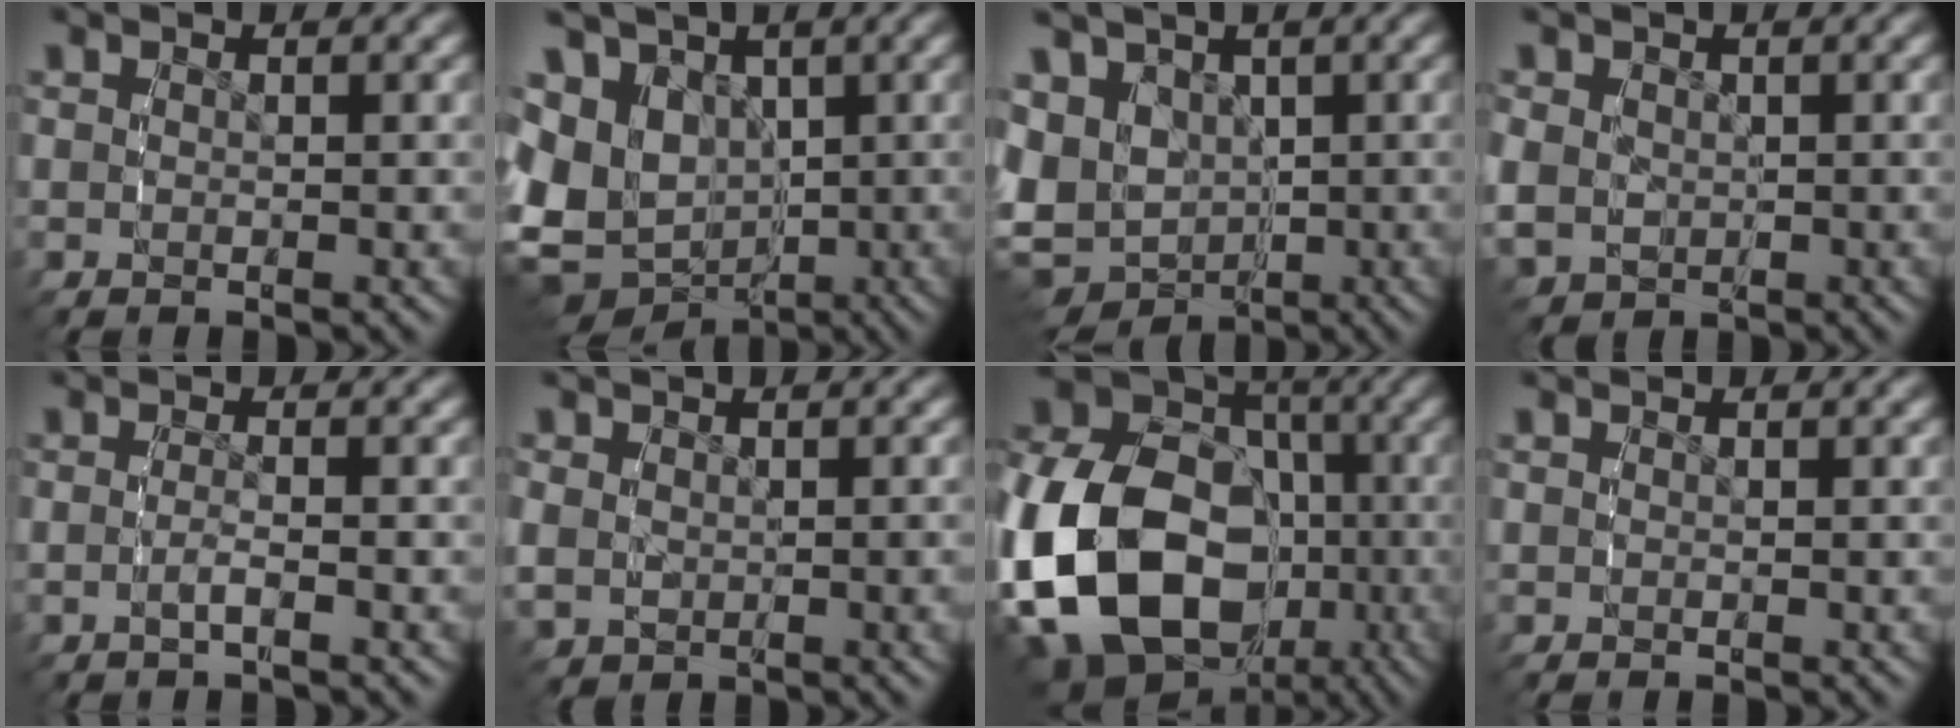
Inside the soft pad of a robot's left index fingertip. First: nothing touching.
{"total": 14.1, "force": [-1.9, 12.3, 6.8], "torque": [-0.170, -0.061, -0.014]}
{"total": 9.0, "force": [-1.3, 8.0, 4.0], "torque": [-0.117, -0.056, -0.002]}
{"total": 4.0, "force": [-0.4, 3.6, 1.7], "torque": [-0.049, -0.021, 0.006]}
{"total": 1.2, "force": [-0.7, -0.1, 0.9], "torque": [-0.025, -0.002, -0.015]}
{"total": 2.4, "force": [-0.2, 2.1, 1.3], "torque": [-0.038, -0.012, 0.006]}
{"total": 22.4, "force": [-3.6, 18.0, 12.9], "torque": [-0.321, -0.087, -0.038]}
{"total": 0.0}